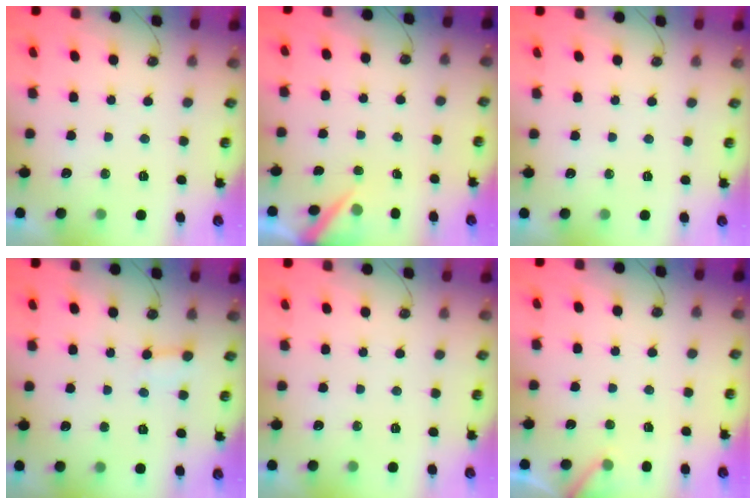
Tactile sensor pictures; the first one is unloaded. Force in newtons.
{"total": 3.1, "press": 3.0, "slide": 0.4}
{"total": 0.0}
{"total": 2.2, "press": 2.2, "slide": 0.3}
{"total": 0.0}
{"total": 4.4, "press": 4.4, "slide": 0.2}